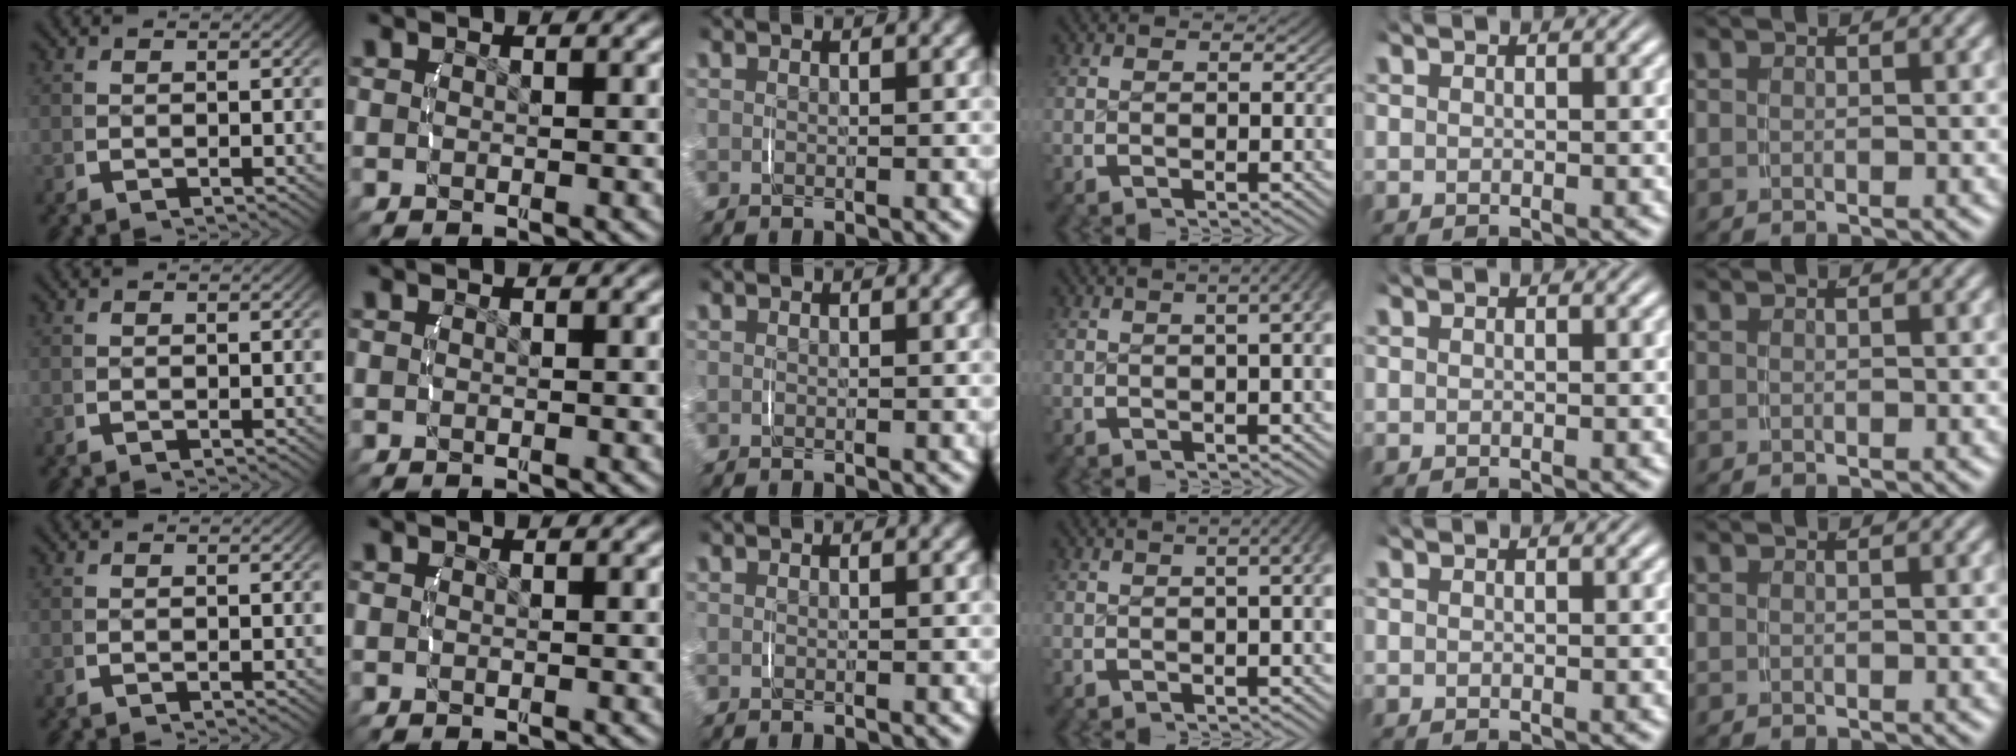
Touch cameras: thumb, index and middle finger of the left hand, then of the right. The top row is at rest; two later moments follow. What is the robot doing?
{"motion": "lift_and_place", "object": "measuring cup"}